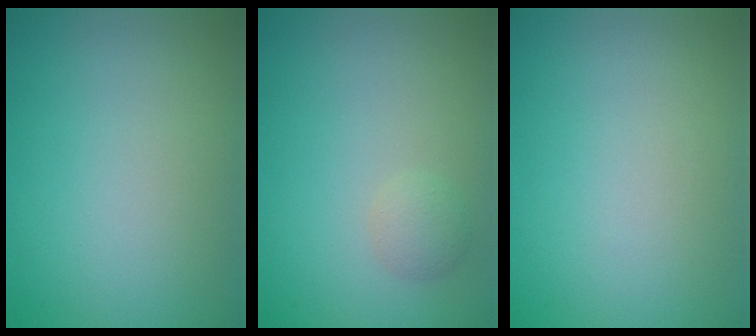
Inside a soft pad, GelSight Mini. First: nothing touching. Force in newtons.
{"total": 1.3, "press": 1.3, "slide": 0.1}
{"total": 0.0}